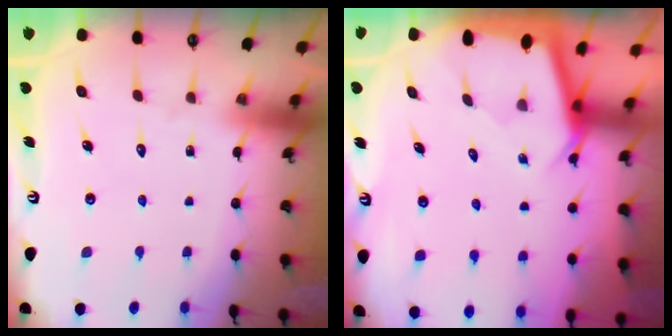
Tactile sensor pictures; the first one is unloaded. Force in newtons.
{"total": 2.4, "press": 2.4, "slide": 0.1}